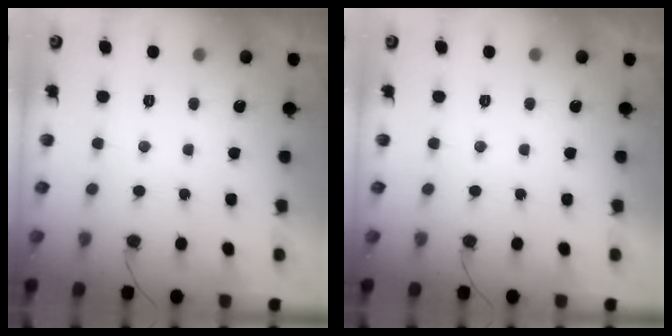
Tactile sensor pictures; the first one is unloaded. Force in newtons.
{"total": 0.0}